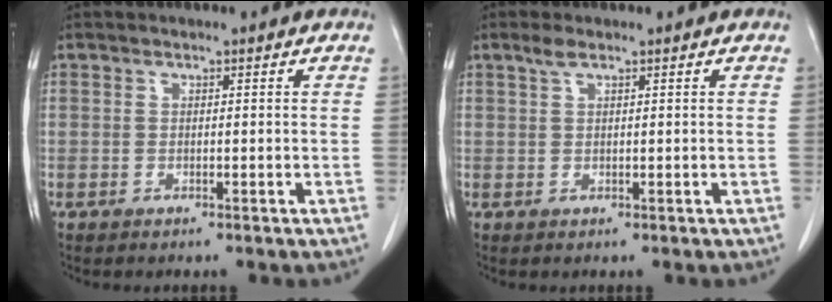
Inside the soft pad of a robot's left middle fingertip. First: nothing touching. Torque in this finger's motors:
{"motor_torque": [0.50, -0.45, -0.01, 0.00]}